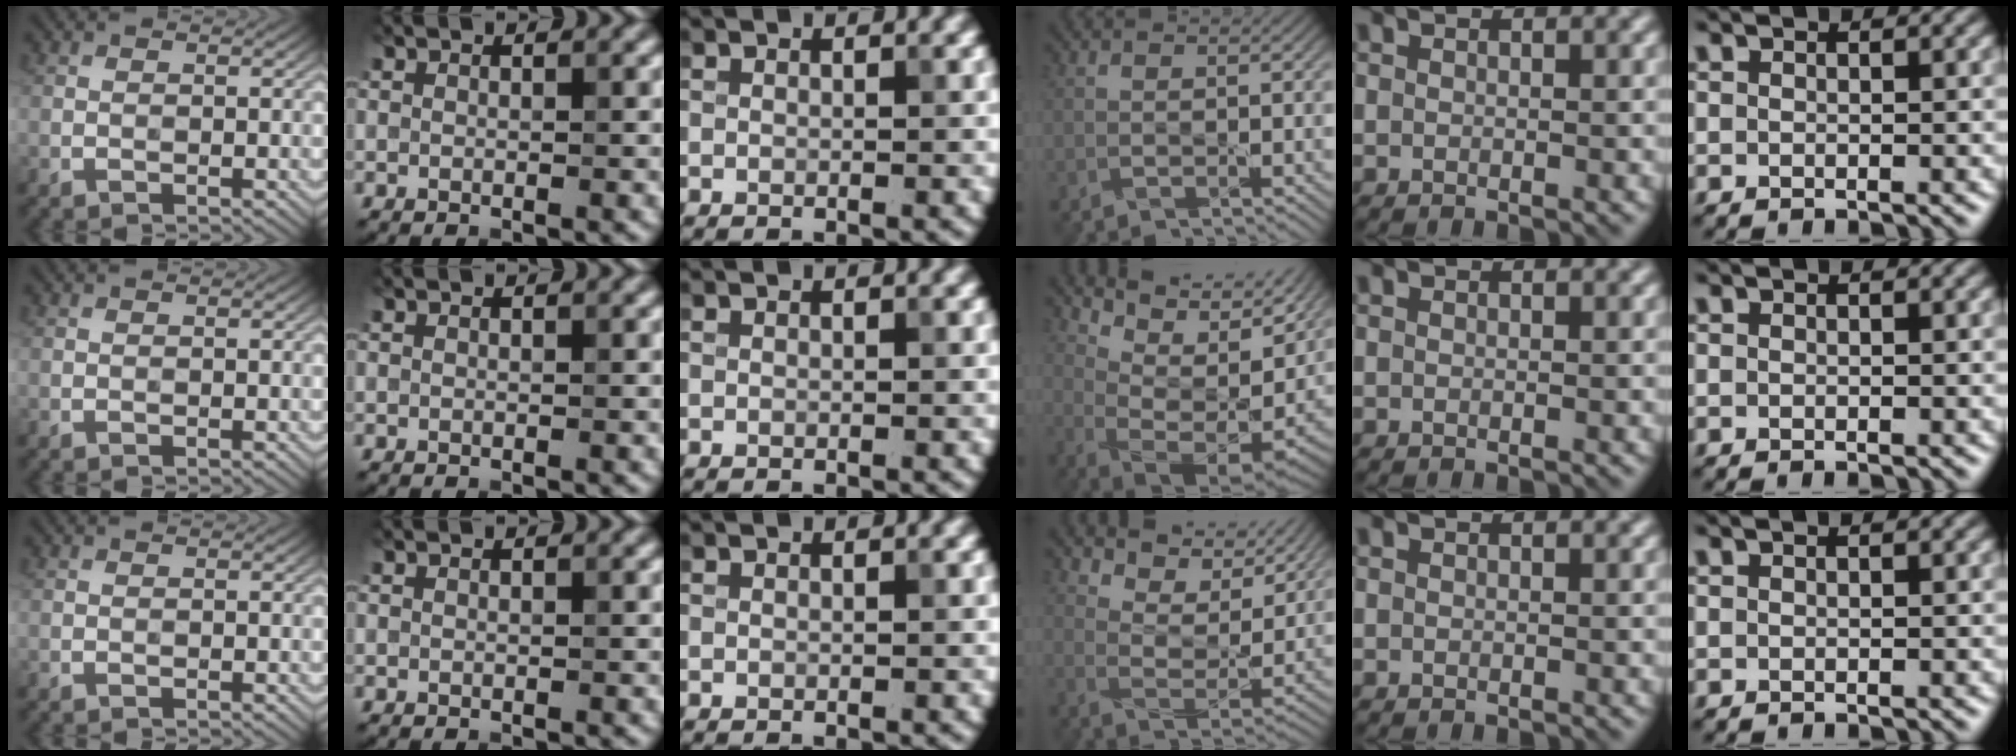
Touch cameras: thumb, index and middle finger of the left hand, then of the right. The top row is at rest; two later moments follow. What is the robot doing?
{"motion": "squeeze", "object": "sponge"}